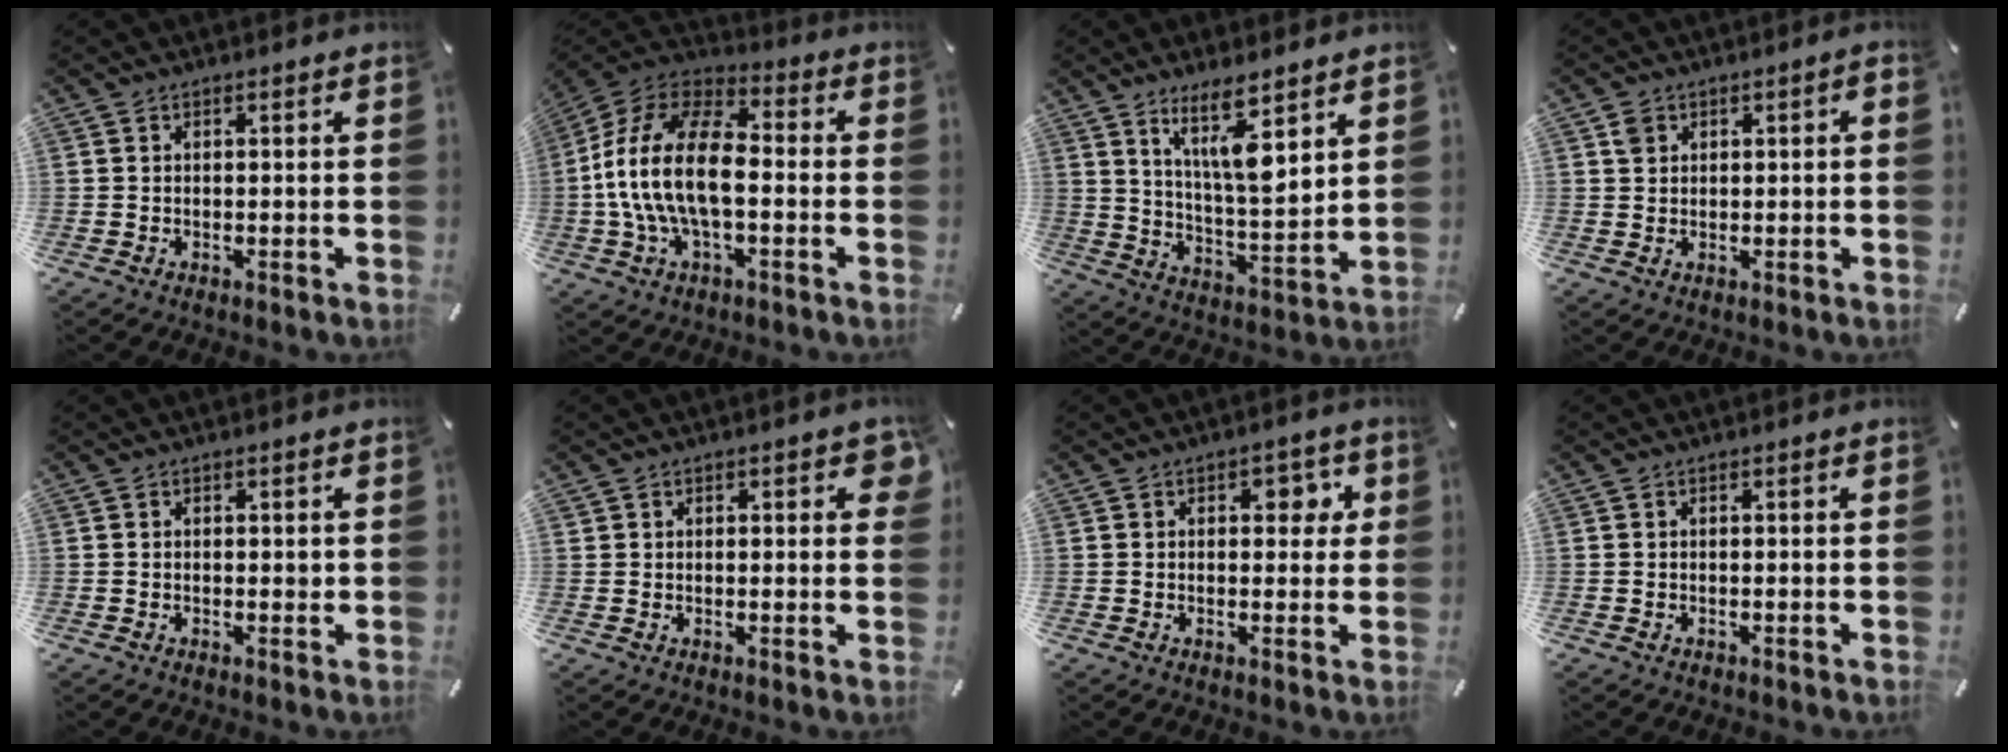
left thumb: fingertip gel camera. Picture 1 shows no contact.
{"total": 17.8, "force": [-3.0, 9.8, 14.5], "torque": [-0.302, 0.016, -0.052]}
{"total": 12.4, "force": [7.8, 3.2, 9.1], "torque": [-0.163, -0.042, 0.135]}
{"total": 2.3, "force": [0.5, 2.0, 1.0], "torque": [-0.015, 0.003, 0.005]}
{"total": 0.9, "force": [0.1, 0.6, 0.7], "torque": [-0.004, 0.000, -0.001]}
{"total": 3.0, "force": [1.3, 1.7, 2.1], "torque": [-0.020, -0.002, 0.017]}
{"total": 4.7, "force": [1.3, 3.0, 3.5], "torque": [-0.036, -0.005, 0.009]}
{"total": 0.0}